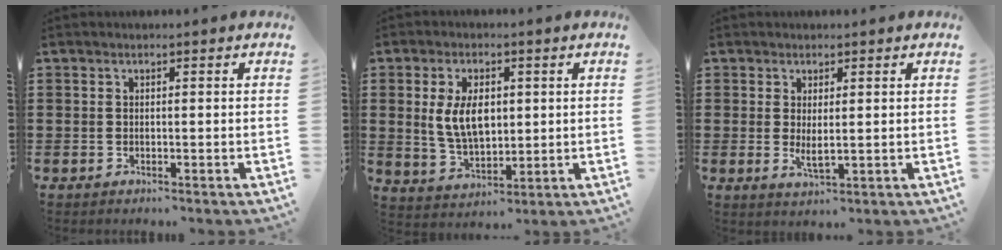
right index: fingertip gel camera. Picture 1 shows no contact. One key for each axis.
{"total": 7.7, "fx": 1.2, "fy": 4.5, "fz": 6.2, "tx": -0.126, "ty": 0.003, "tz": 0.013}
{"total": 2.7, "fx": 0.5, "fy": 0.8, "fz": 2.5, "tx": -0.048, "ty": -0.001, "tz": 0.010}